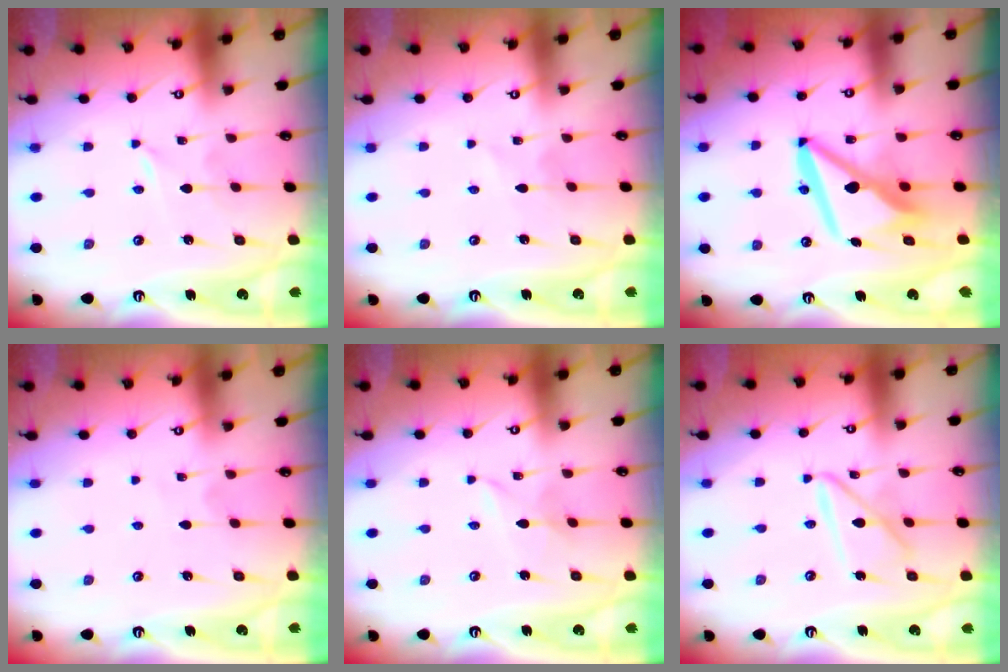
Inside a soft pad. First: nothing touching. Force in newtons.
{"total": 1.8, "press": 1.8, "slide": 0.2}
{"total": 11.2, "press": 11.1, "slide": 1.4}
{"total": 2.0, "press": 2.0, "slide": 0.2}
{"total": 1.3, "press": 1.3, "slide": 0.1}
{"total": 10.5, "press": 10.5, "slide": 1.0}